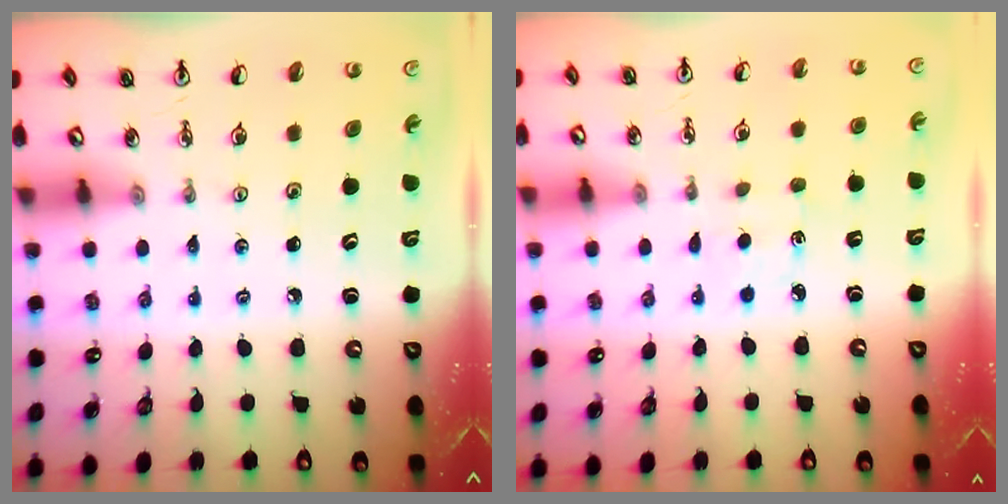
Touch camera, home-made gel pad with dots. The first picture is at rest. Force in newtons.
{"total": 2.4, "press": 2.3, "slide": 0.3}